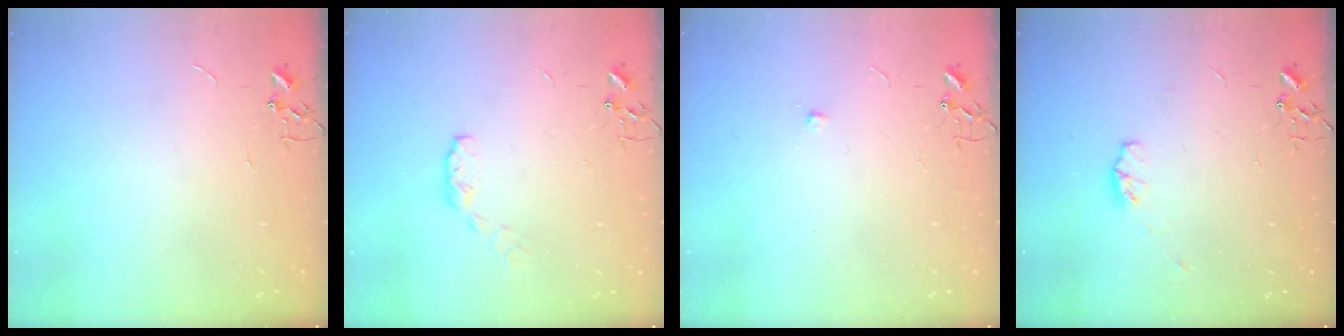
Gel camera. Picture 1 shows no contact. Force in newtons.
{"total": 5.6, "press": 5.6, "slide": 0.5}
{"total": 5.1, "press": 5.1, "slide": 0.8}
{"total": 5.0, "press": 4.9, "slide": 0.7}